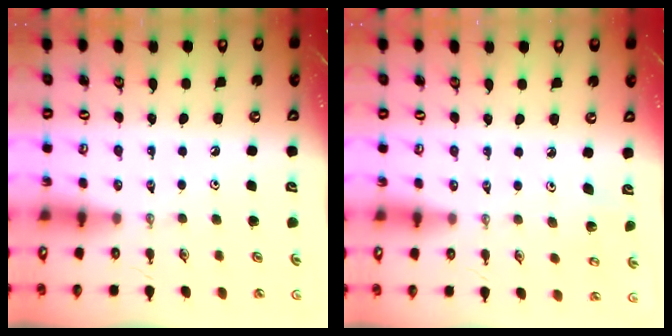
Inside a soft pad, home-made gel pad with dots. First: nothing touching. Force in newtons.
{"total": 3.2, "press": 3.1, "slide": 0.2}